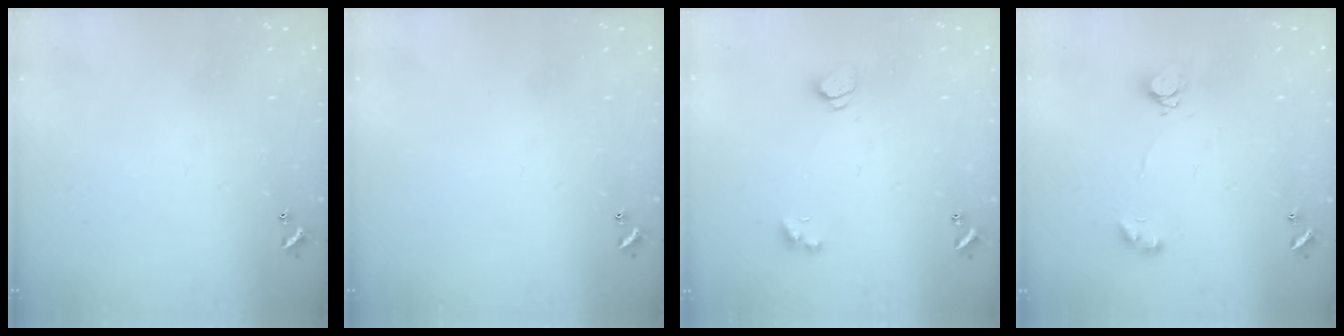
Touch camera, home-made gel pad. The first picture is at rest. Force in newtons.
{"total": 0.0}
{"total": 2.1, "press": 2.0, "slide": 0.6}
{"total": 5.7, "press": 5.7, "slide": 0.4}